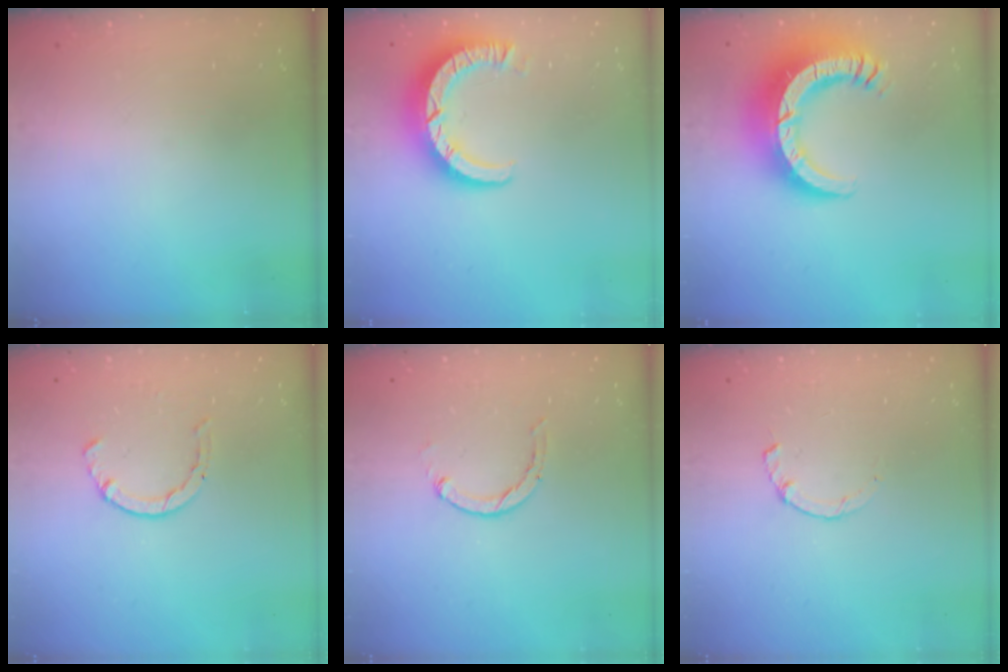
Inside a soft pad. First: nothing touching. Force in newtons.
{"total": 9.0, "press": 9.0, "slide": 1.0}
{"total": 15.0, "press": 14.9, "slide": 1.6}
{"total": 2.1, "press": 2.1, "slide": 0.5}
{"total": 0.8, "press": 0.8, "slide": 0.2}
{"total": 2.2, "press": 2.2, "slide": 0.2}